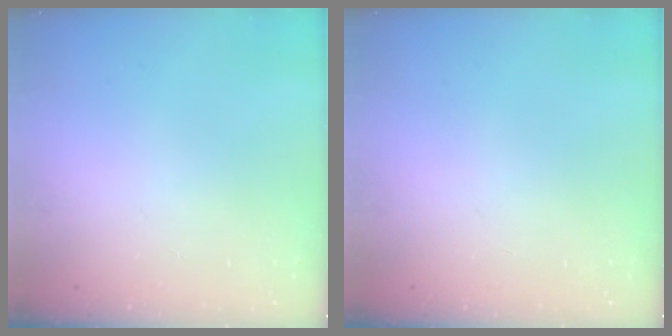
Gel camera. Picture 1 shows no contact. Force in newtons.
{"total": 0.0}